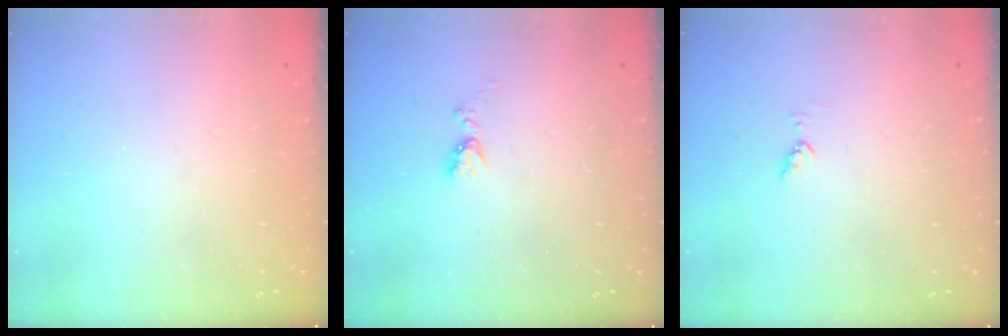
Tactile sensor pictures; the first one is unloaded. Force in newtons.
{"total": 5.8, "press": 5.8, "slide": 0.7}
{"total": 4.3, "press": 4.3, "slide": 0.7}